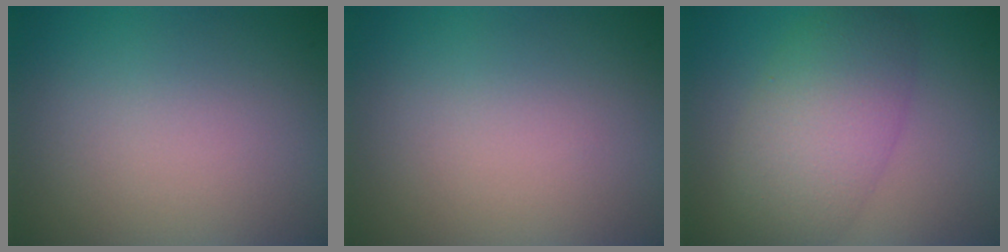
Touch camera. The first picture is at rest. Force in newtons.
{"total": 0.0}
{"total": 6.5, "press": 6.5, "slide": 0.1}